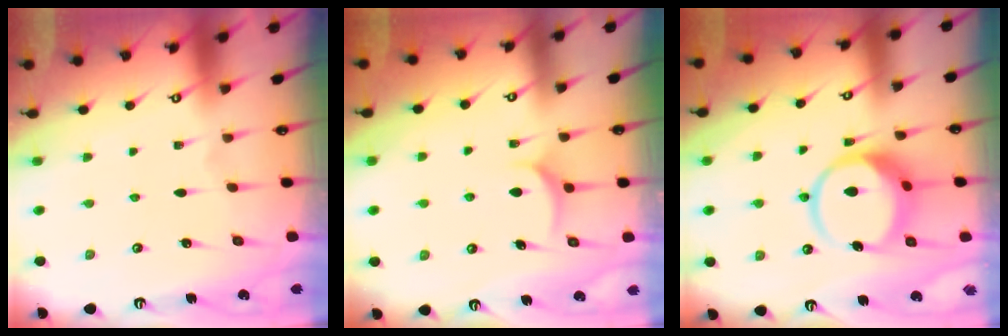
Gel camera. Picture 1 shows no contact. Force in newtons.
{"total": 5.2, "press": 5.2, "slide": 0.1}
{"total": 11.0, "press": 10.9, "slide": 1.4}